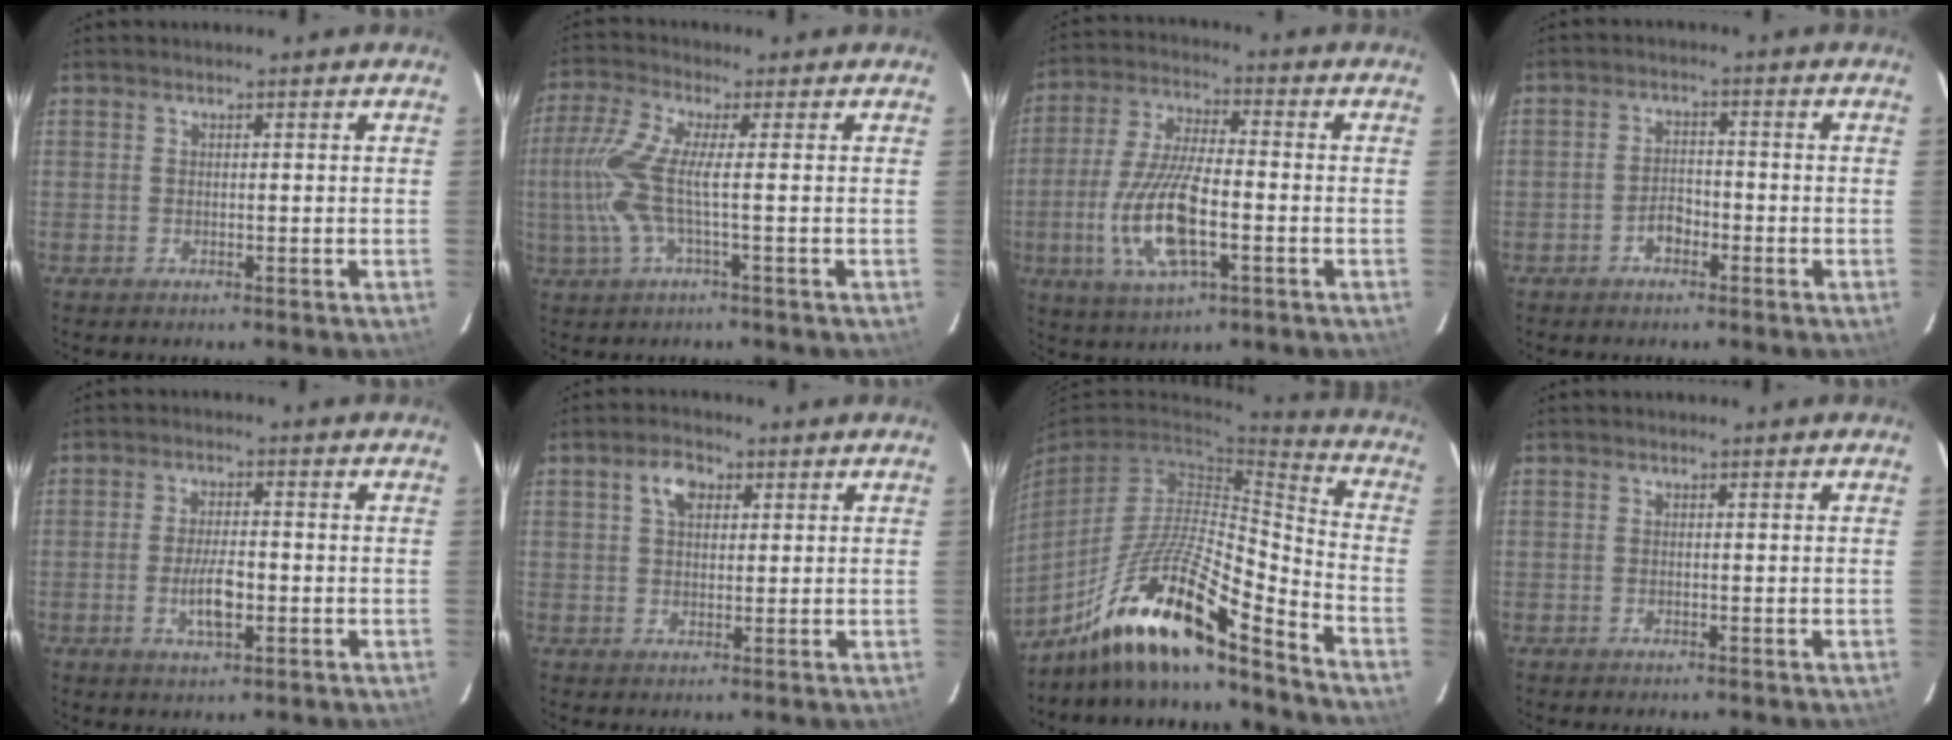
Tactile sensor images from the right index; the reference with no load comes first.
{"total": 7.9, "force": [-0.9, 0.2, 7.8], "torque": [-0.184, -0.002, -0.016]}
{"total": 14.3, "force": [-3.8, 4.9, 12.9], "torque": [-0.274, -0.008, -0.071]}
{"total": 3.1, "force": [-1.9, 1.7, 1.7], "torque": [-0.035, 0.008, -0.032]}
{"total": 5.9, "force": [-1.6, 2.1, 5.3], "torque": [-0.105, -0.003, -0.028]}
{"total": 4.3, "force": [1.7, 2.7, 2.8], "torque": [-0.048, 0.013, 0.030]}
{"total": 17.3, "force": [-13.2, 1.8, 11.0], "torque": [-0.212, -0.014, -0.248]}
{"total": 0.0}